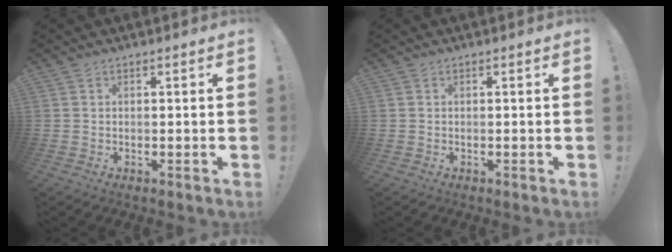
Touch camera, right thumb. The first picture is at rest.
{"total": 0.0}